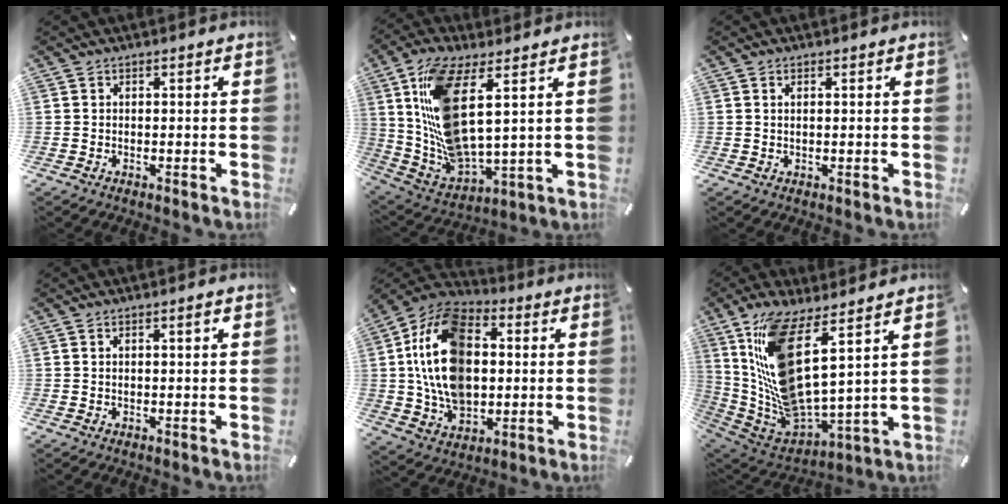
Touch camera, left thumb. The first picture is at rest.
{"total": 16.2, "force": [6.1, 6.5, 13.6], "torque": [-0.306, -0.030, 0.107]}
{"total": 0.8, "force": [0.3, 0.2, 0.7], "torque": [-0.015, -0.001, 0.005]}
{"total": 1.4, "force": [0.5, 0.3, 1.3], "torque": [-0.025, 0.004, 0.006]}
{"total": 20.1, "force": [1.3, 14.4, 14.0], "torque": [-0.291, 0.007, 0.021]}
{"total": 16.0, "force": [7.4, 5.2, 13.2], "torque": [-0.281, -0.067, 0.124]}